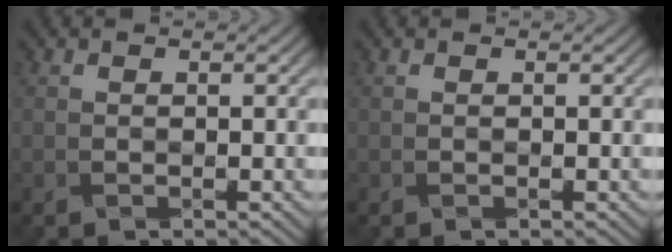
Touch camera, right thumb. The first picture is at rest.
{"total": 0.0}